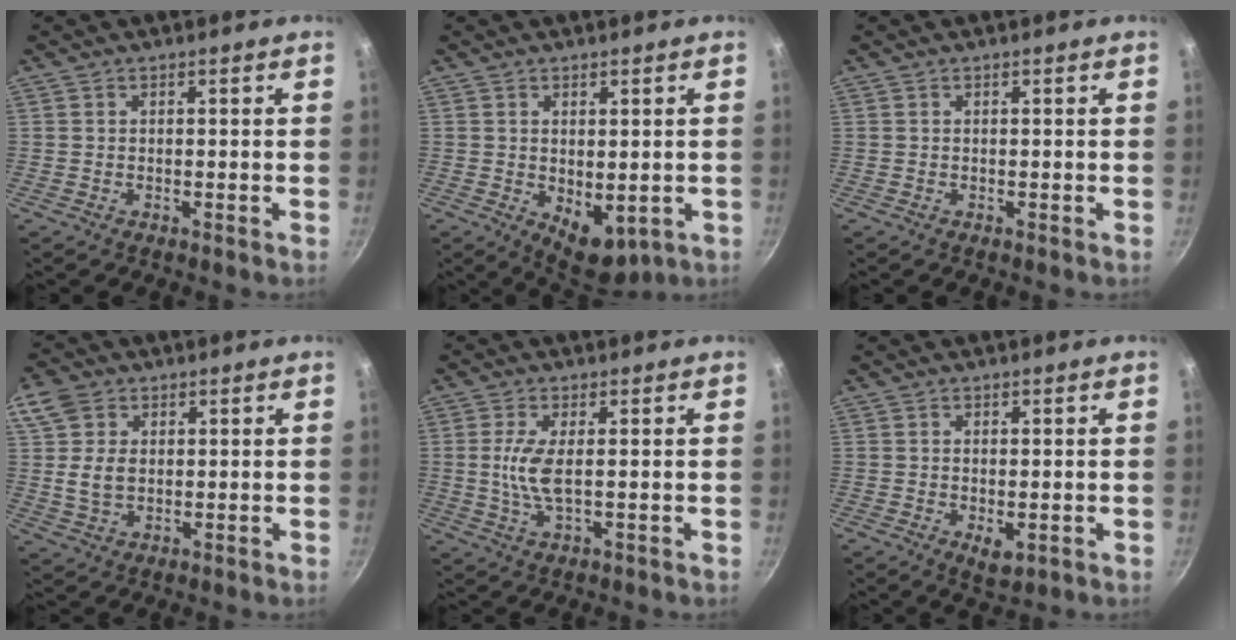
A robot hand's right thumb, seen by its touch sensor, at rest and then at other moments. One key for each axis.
{"total": 7.1, "fx": -0.6, "fy": 4.2, "fz": 5.6, "tx": -0.060, "ty": -0.015, "tz": 0.007}
{"total": 0.0}
{"total": 8.2, "fx": 1.7, "fy": 6.1, "fz": 5.3, "tx": -0.088, "ty": -0.007, "tz": 0.025}
{"total": 5.7, "fx": 0.4, "fy": 1.8, "fz": 5.4, "tx": -0.124, "ty": -0.002, "tz": 0.007}
{"total": 3.8, "fx": -0.8, "fy": 2.0, "fz": 3.1, "tx": -0.047, "ty": -0.012, "tz": -0.006}